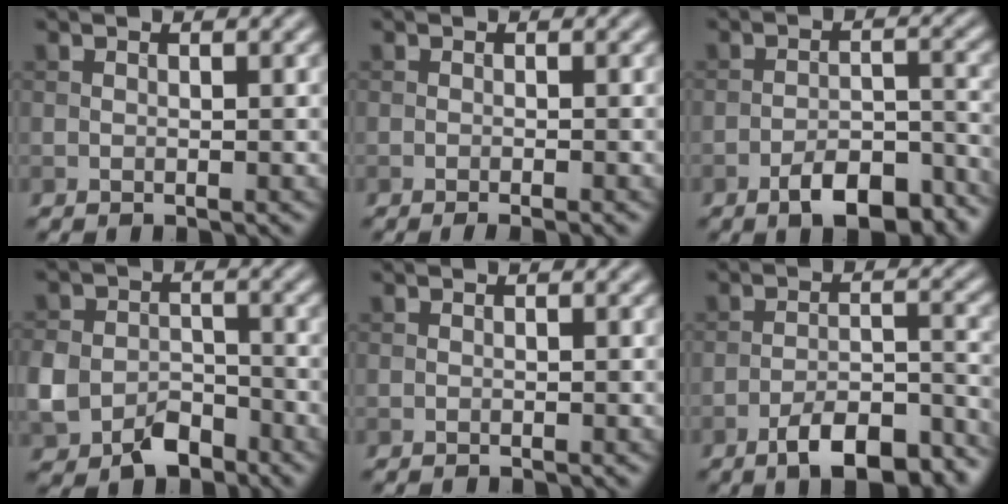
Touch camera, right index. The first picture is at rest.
{"total": 1.6, "force": [-0.9, 0.3, 1.3], "torque": [-0.013, 0.000, -0.017]}
{"total": 7.0, "force": [-4.9, 2.6, 4.3], "torque": [-0.063, 0.003, -0.079]}
{"total": 5.5, "force": [-3.0, 3.8, 2.6], "torque": [-0.049, -0.008, -0.060]}
{"total": 0.5, "force": [-0.5, 0.1, 0.2], "torque": [0.001, 0.001, -0.009]}
{"total": 8.4, "force": [-6.1, 2.6, 5.2], "torque": [-0.075, 0.005, -0.101]}